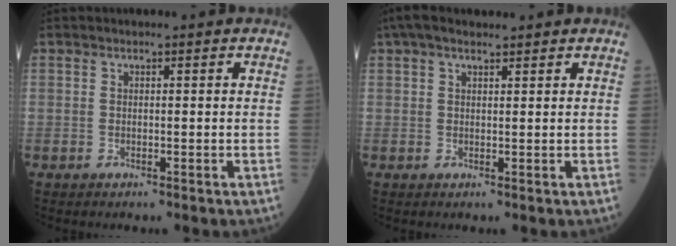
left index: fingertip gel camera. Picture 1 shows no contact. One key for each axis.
{"total": 4.3, "fx": 3.2, "fy": 1.3, "fz": 2.6, "tx": -0.056, "ty": 0.036, "tz": 0.059}